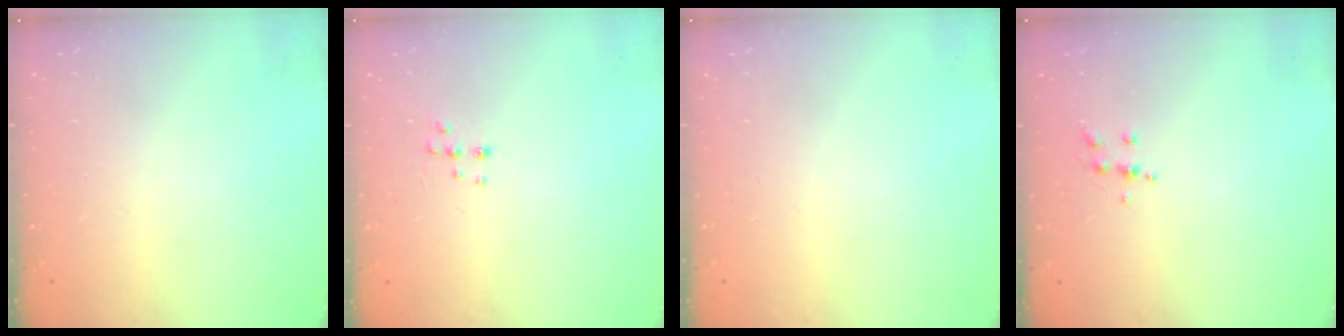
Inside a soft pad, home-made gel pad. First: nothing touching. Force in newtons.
{"total": 5.3, "press": 5.3, "slide": 0.6}
{"total": 0.0}
{"total": 5.0, "press": 4.8, "slide": 1.0}